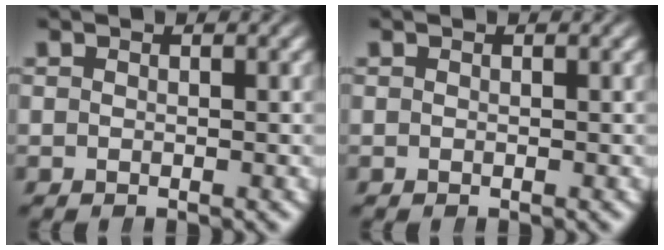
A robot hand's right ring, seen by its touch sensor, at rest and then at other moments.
{"total": 0.0}